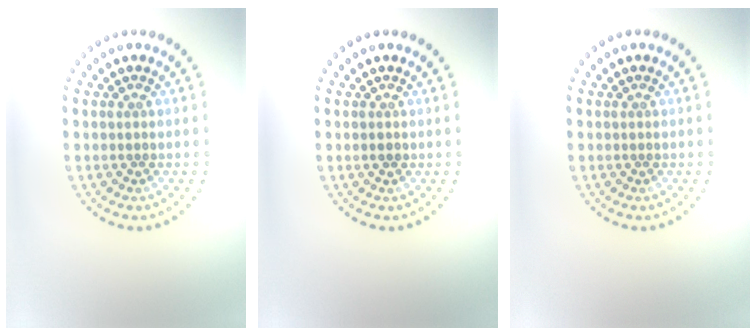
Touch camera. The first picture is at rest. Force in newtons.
{"total": 0.9, "press": 0.9, "slide": 0.2}
{"total": 0.0}